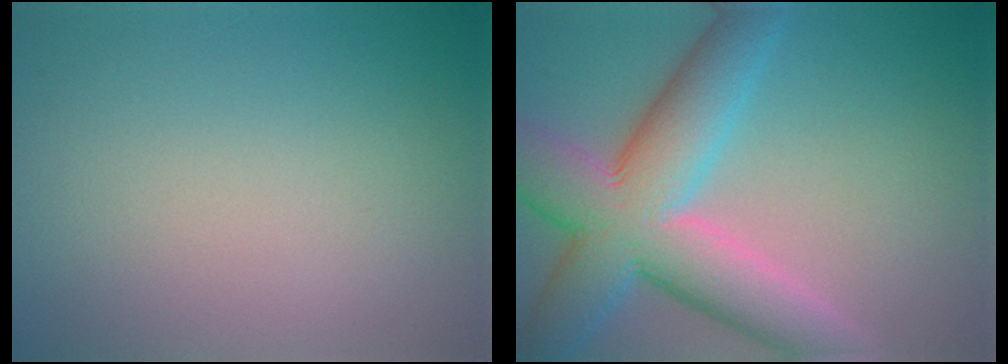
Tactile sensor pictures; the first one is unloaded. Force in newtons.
{"total": 10.8, "press": 10.8, "slide": 0.7}